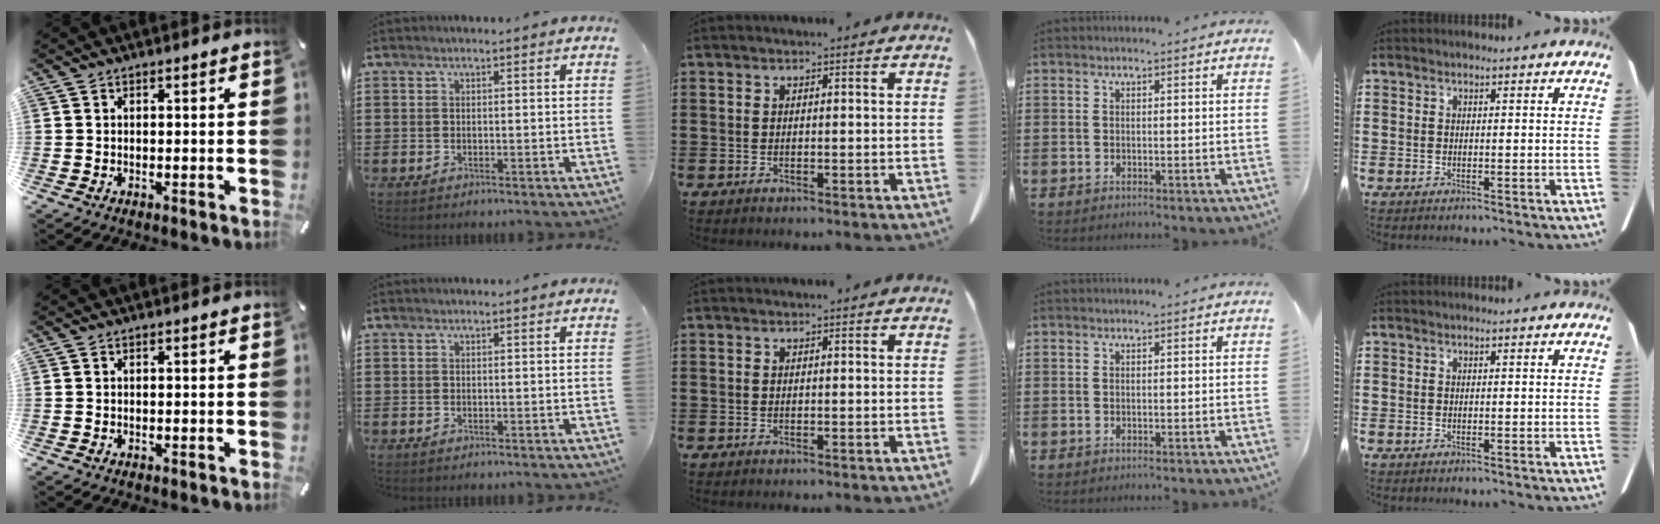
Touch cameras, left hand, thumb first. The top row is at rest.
{}